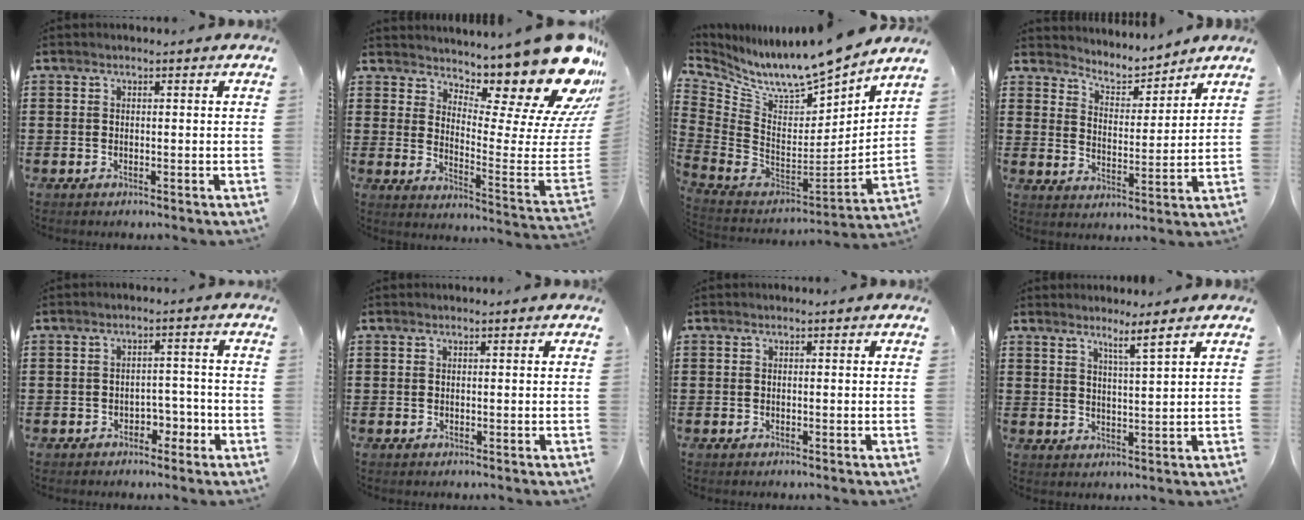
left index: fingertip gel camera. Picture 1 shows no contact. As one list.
[{"total": 15.7, "force": [11.5, 2.9, 10.2], "torque": [-0.139, -0.105, 0.183]}, {"total": 9.2, "force": [8.6, 1.0, 3.1], "torque": [-0.085, -0.086, 0.141]}, {"total": 4.5, "force": [4.4, 1.0, 0.5], "torque": [-0.036, -0.030, 0.073]}, {"total": 3.2, "force": [-2.2, 1.7, 1.6], "torque": [-0.033, 0.006, -0.046]}, {"total": 0.0}, {"total": 0.0}, {"total": 3.2, "force": [2.7, -0.9, 1.6], "torque": [-0.037, -0.010, 0.045]}]